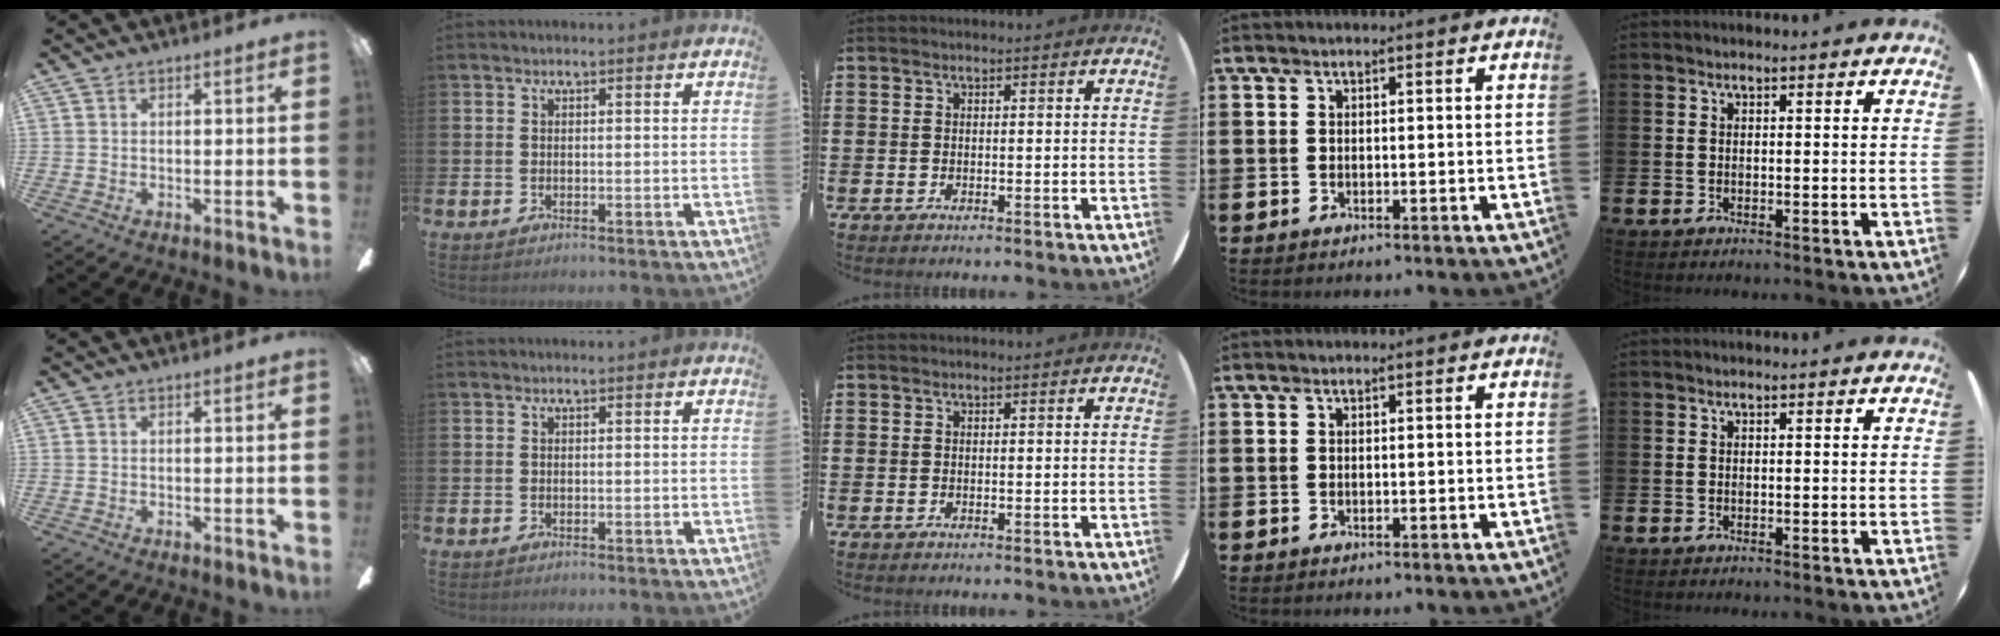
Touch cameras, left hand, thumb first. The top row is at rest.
{}